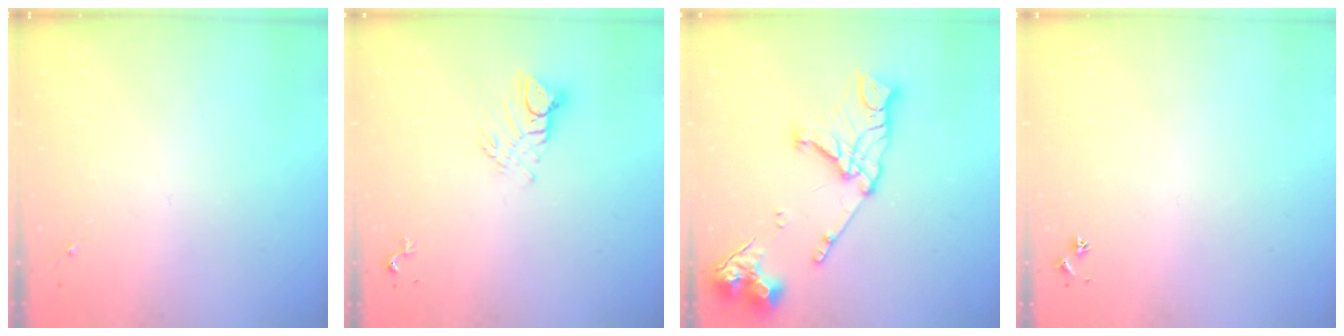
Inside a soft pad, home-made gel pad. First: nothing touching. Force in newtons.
{"total": 6.8, "press": 6.8, "slide": 0.5}
{"total": 17.1, "press": 17.0, "slide": 1.9}
{"total": 2.5, "press": 2.5, "slide": 0.3}